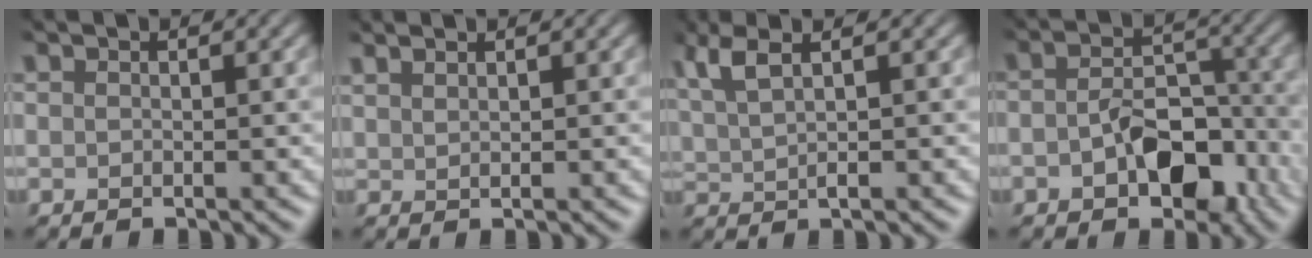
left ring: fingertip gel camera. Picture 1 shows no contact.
{"total": 1.5, "force": [1.3, -0.1, 0.6], "torque": [-0.015, 0.006, 0.028]}
{"total": 3.6, "force": [2.1, 0.7, 2.8], "torque": [-0.072, 0.013, 0.051]}
{"total": 5.7, "force": [-2.5, 3.3, 4.0], "torque": [-0.052, -0.001, -0.043]}